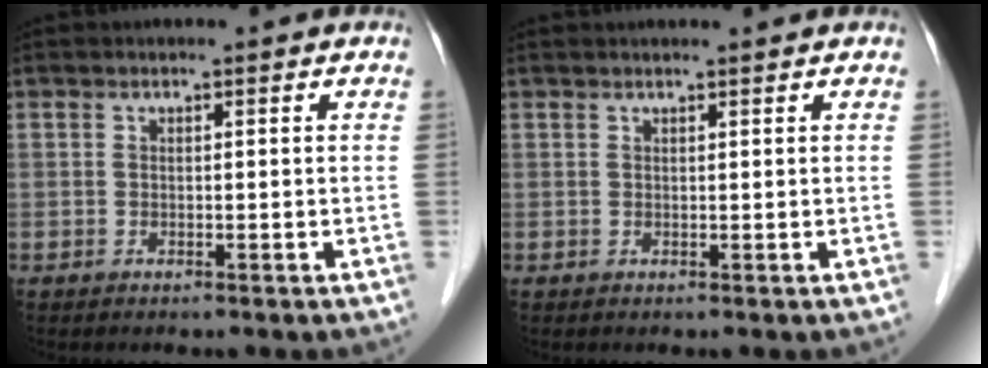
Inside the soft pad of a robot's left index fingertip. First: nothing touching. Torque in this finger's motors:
{"motor_torque": [0.01, -0.47, 0.08, -0.01]}